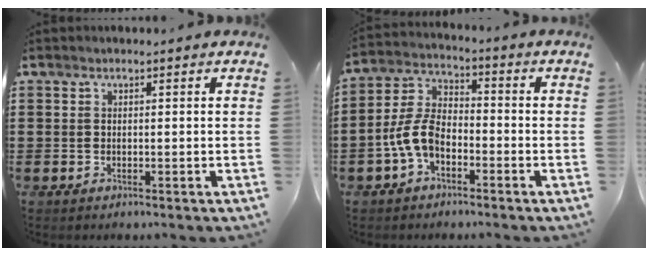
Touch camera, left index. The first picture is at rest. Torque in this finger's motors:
{"motor_torque": [1.22, 0.92, 0.34, 0.15]}